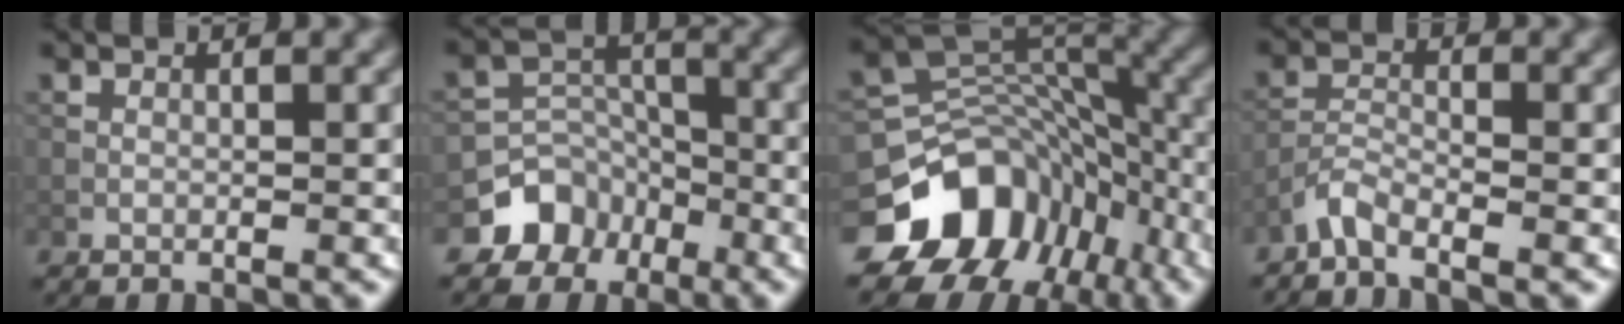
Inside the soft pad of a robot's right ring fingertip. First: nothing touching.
{"total": 5.8, "force": [-3.7, 4.3, 0.8], "torque": [0.008, 0.011, -0.070]}
{"total": 12.1, "force": [-6.1, 8.9, 5.3], "torque": [-0.107, 0.002, -0.101]}
{"total": 2.2, "force": [-1.9, 0.3, 1.0], "torque": [-0.020, 0.004, -0.048]}